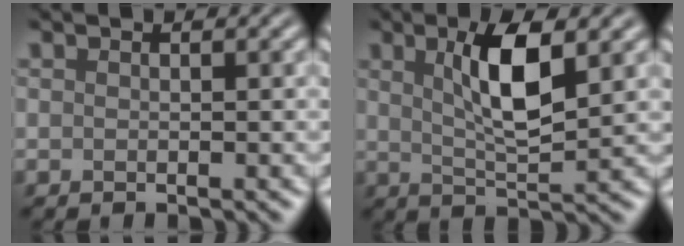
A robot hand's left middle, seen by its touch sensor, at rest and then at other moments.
{"total": 5.2, "force": [1.3, 1.3, 4.9], "torque": [-0.087, -0.004, 0.030]}